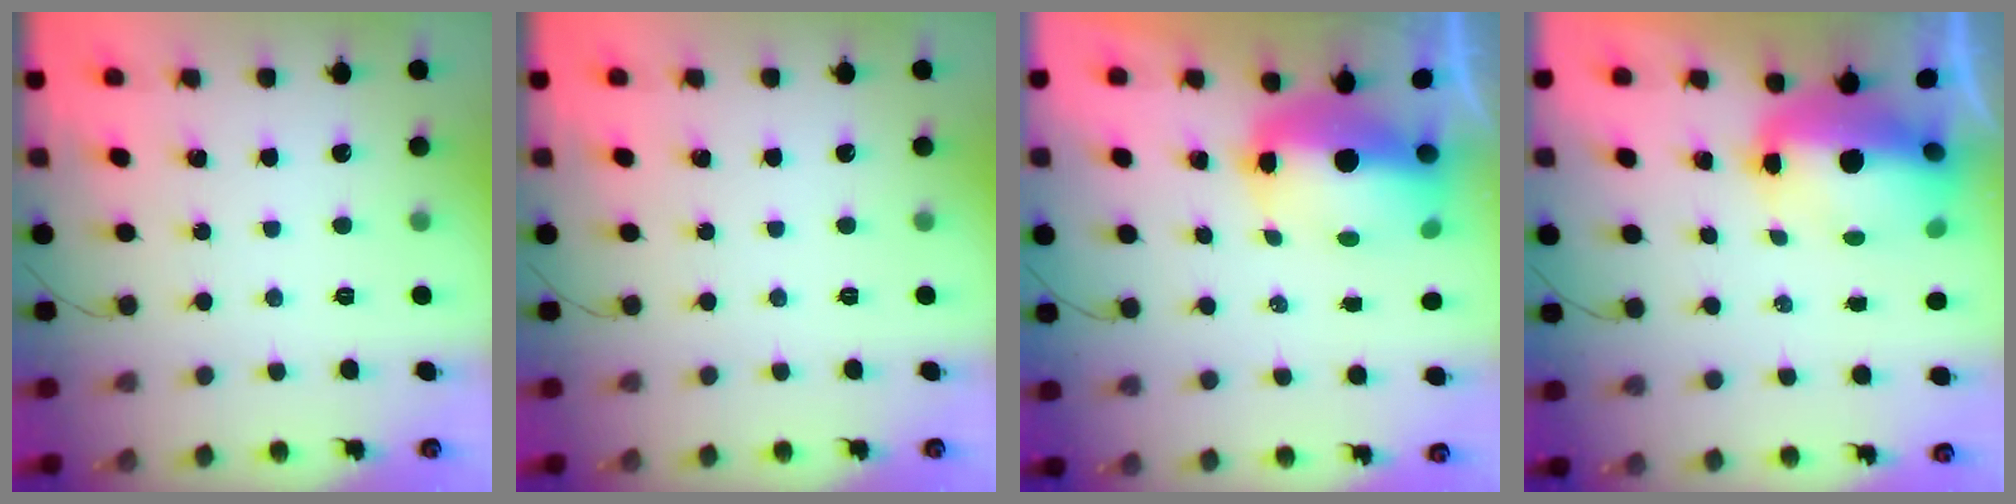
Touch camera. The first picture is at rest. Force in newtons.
{"total": 0.0}
{"total": 10.7, "press": 10.5, "slide": 2.0}
{"total": 10.8, "press": 10.3, "slide": 3.4}